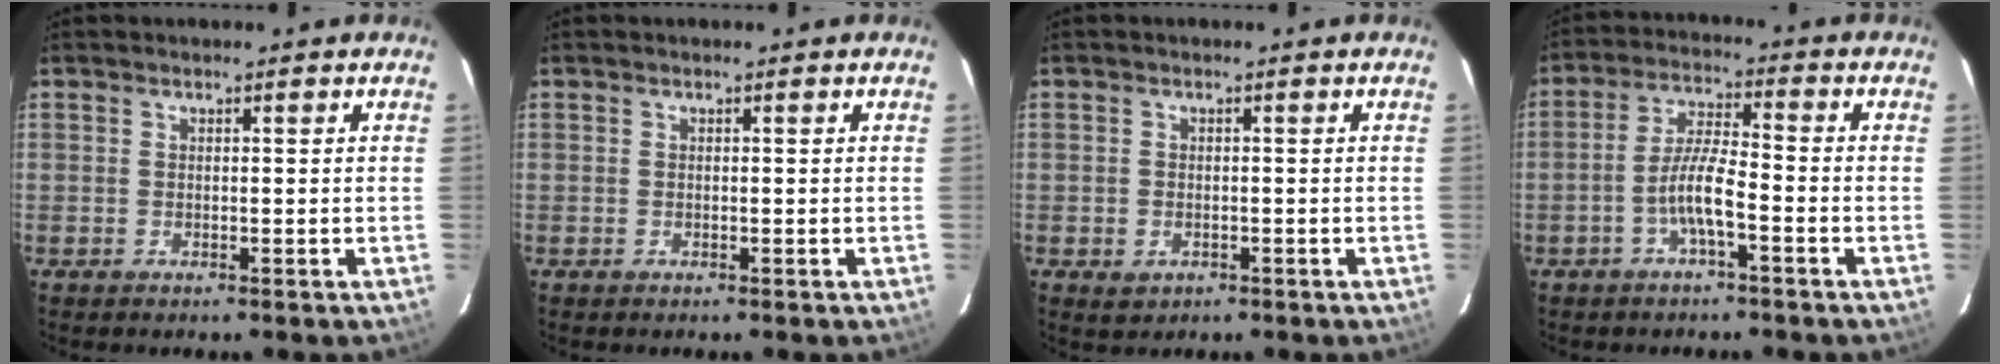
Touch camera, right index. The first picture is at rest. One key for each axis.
{"total": 0.0}
{"total": 2.4, "fx": -0.9, "fy": 2.0, "fz": 0.9, "tx": -0.019, "ty": -0.001, "tz": -0.008}
{"total": 6.4, "fx": -2.8, "fy": 0.7, "fz": 5.7, "tx": -0.120, "ty": 0.009, "tz": -0.050}